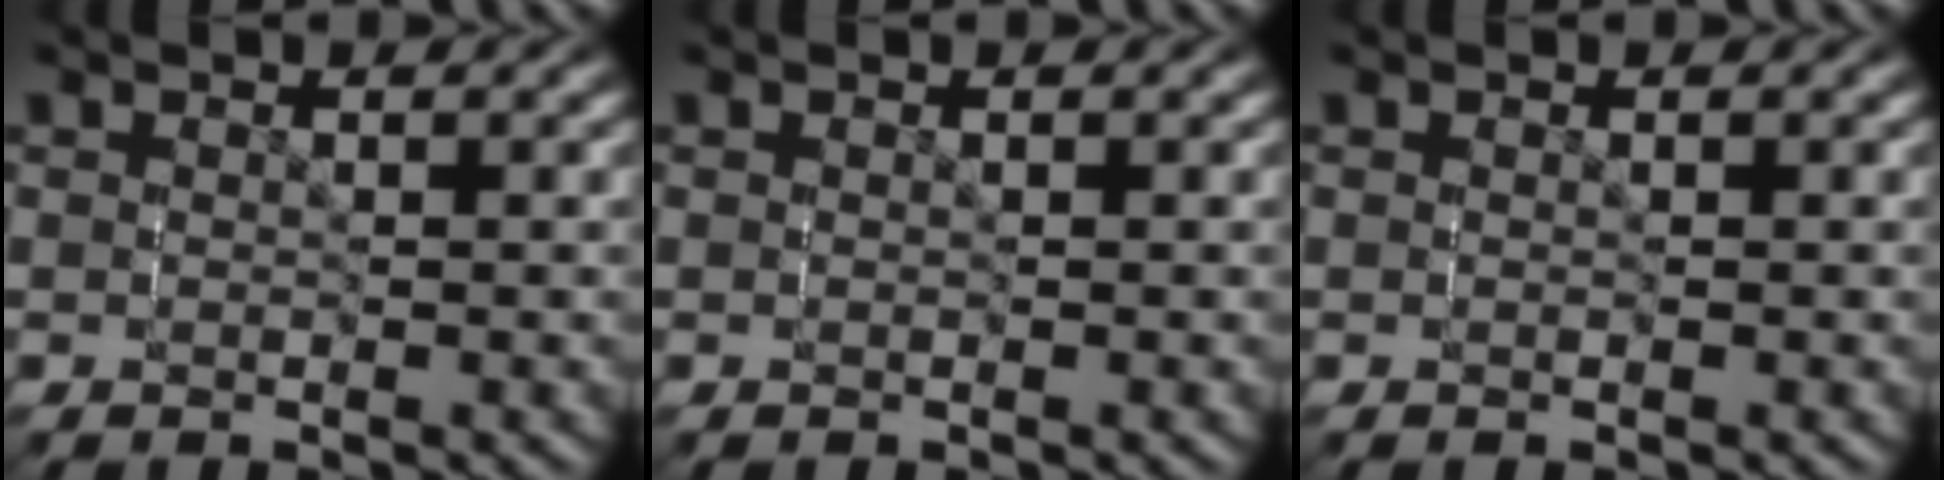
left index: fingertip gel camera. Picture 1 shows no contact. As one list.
[{"total": 0.0}, {"total": 0.0}]